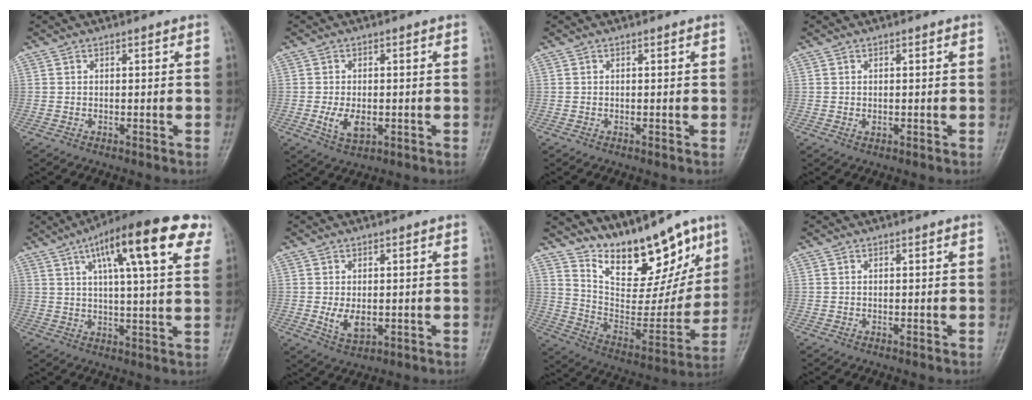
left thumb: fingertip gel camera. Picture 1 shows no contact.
{"total": 5.1, "force": [-1.1, 3.0, 4.0], "torque": [-0.071, -0.007, -0.015]}
{"total": 0.0}
{"total": 0.9, "force": [0.0, 0.6, 0.6], "torque": [-0.007, -0.001, 0.001]}
{"total": 18.3, "force": [8.7, 4.1, 15.6], "torque": [-0.217, 0.000, 0.124]}
{"total": 4.6, "force": [-0.4, 2.9, 3.6], "torque": [-0.058, -0.011, 0.002]}
{"total": 19.4, "force": [14.4, 7.7, 10.5], "torque": [-0.103, -0.088, 0.247]}
{"total": 0.0}